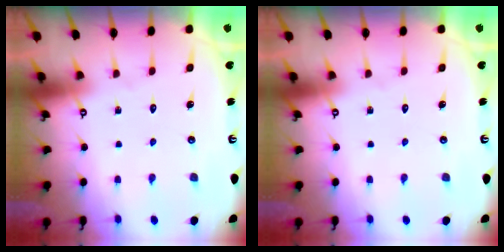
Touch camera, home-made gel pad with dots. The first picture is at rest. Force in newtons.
{"total": 0.0}